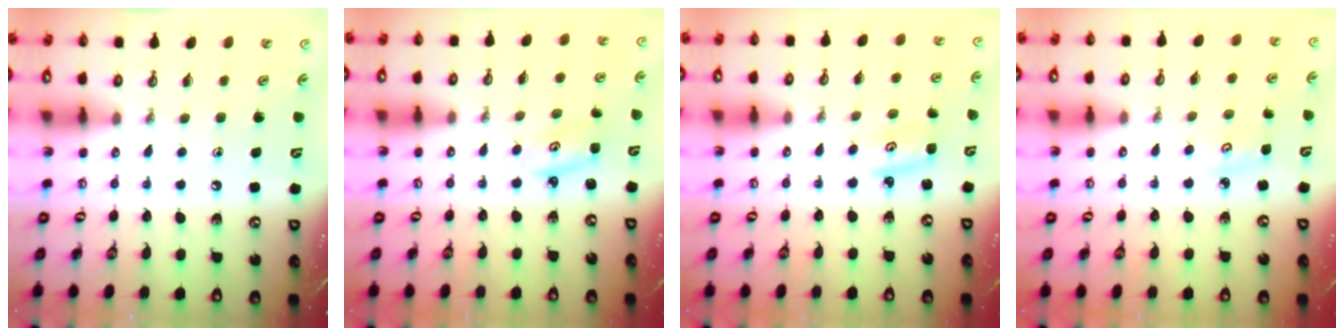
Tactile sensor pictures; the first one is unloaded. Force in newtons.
{"total": 2.1, "press": 2.1, "slide": 0.2}
{"total": 2.9, "press": 2.9, "slide": 0.3}
{"total": 2.9, "press": 2.9, "slide": 0.4}